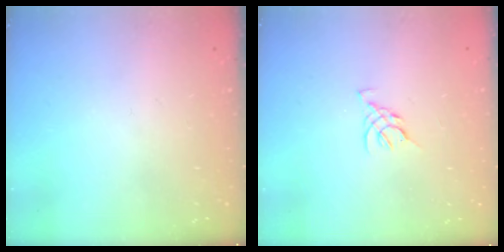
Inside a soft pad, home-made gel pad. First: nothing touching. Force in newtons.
{"total": 3.2, "press": 3.2, "slide": 0.7}